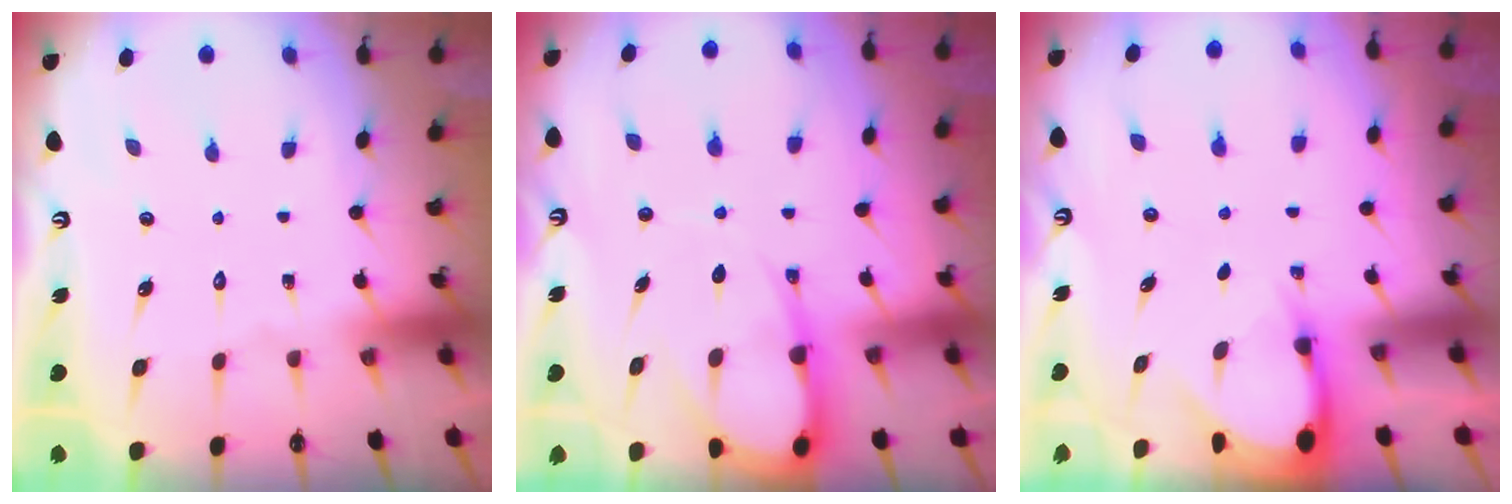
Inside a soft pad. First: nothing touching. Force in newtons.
{"total": 8.8, "press": 8.7, "slide": 1.1}
{"total": 3.6, "press": 3.6, "slide": 0.2}